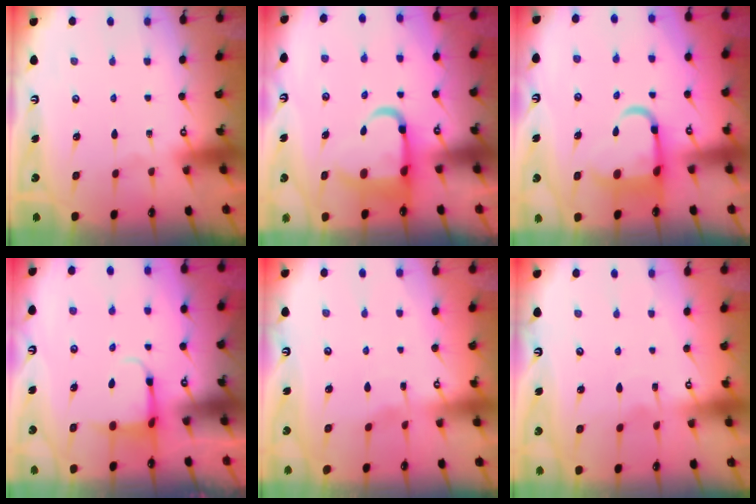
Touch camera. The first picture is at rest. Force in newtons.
{"total": 8.2, "press": 8.0, "slide": 1.7}
{"total": 9.8, "press": 9.6, "slide": 2.1}
{"total": 4.0, "press": 3.7, "slide": 1.3}
{"total": 2.0, "press": 2.0, "slide": 0.3}
{"total": 3.5, "press": 3.5, "slide": 0.3}